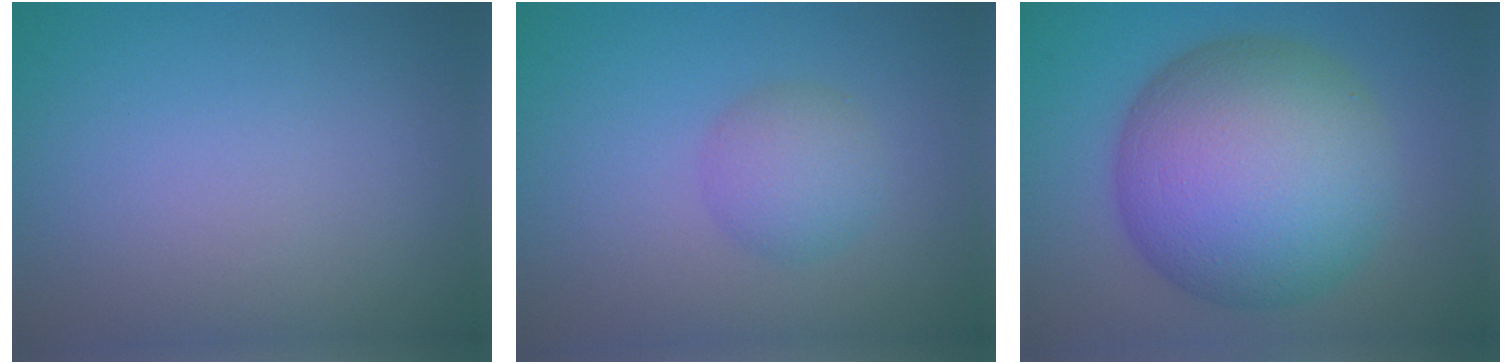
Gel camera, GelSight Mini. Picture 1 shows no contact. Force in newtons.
{"total": 2.8, "press": 2.8, "slide": 0.0}
{"total": 15.0, "press": 15.0, "slide": 0.3}